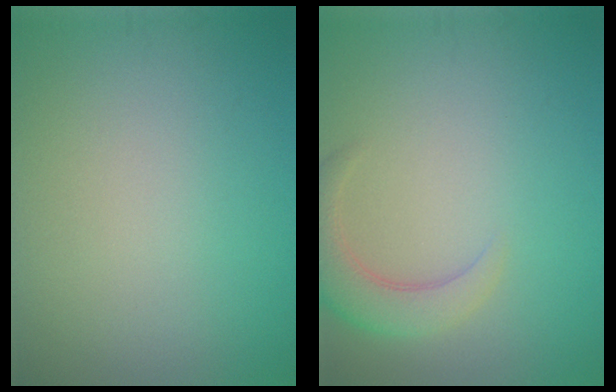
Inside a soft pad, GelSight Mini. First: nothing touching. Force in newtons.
{"total": 3.6, "press": 3.6, "slide": 0.3}